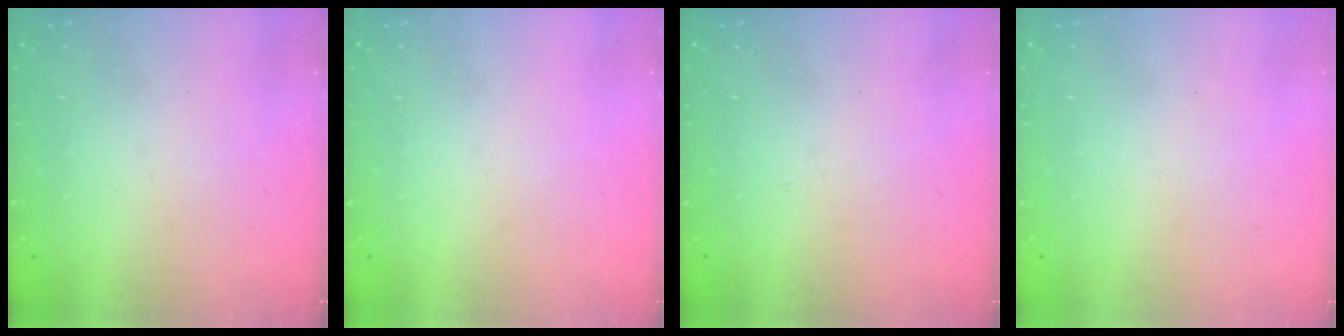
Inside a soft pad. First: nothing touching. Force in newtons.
{"total": 0.0}
{"total": 2.7, "press": 2.7, "slide": 0.3}
{"total": 1.7, "press": 1.6, "slide": 0.1}